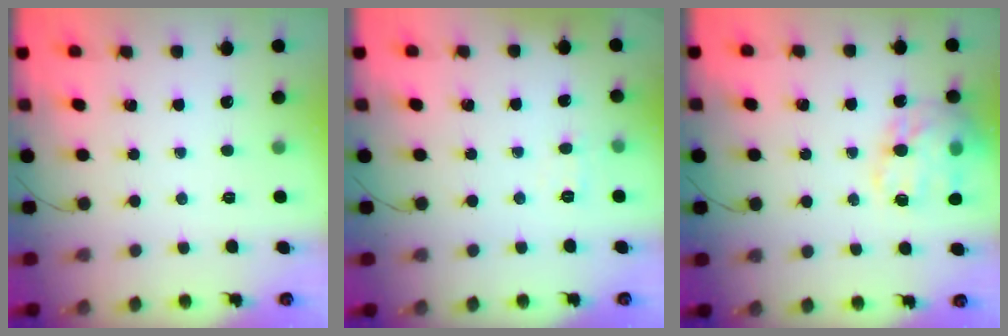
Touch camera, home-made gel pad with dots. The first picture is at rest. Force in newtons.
{"total": 4.2, "press": 4.0, "slide": 1.2}
{"total": 19.0, "press": 18.8, "slide": 2.9}